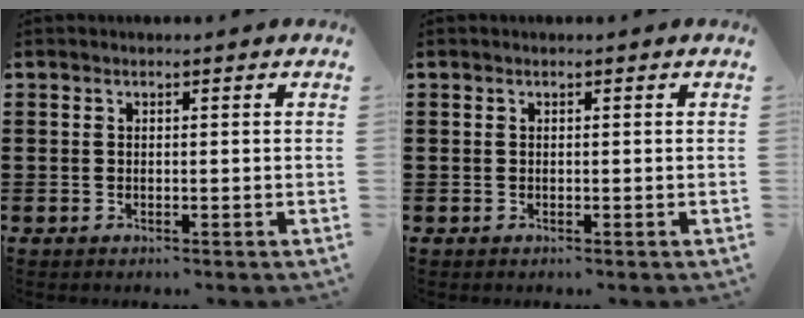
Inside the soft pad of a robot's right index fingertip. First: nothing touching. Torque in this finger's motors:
{"motor_torque": [0.00, 0.71, 0.00, 0.01]}